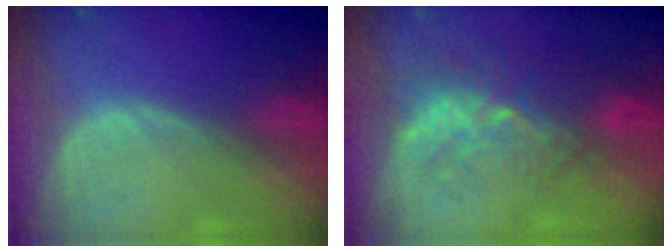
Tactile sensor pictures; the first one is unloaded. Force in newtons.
{"total": 9.1, "press": 8.5, "slide": 3.4}